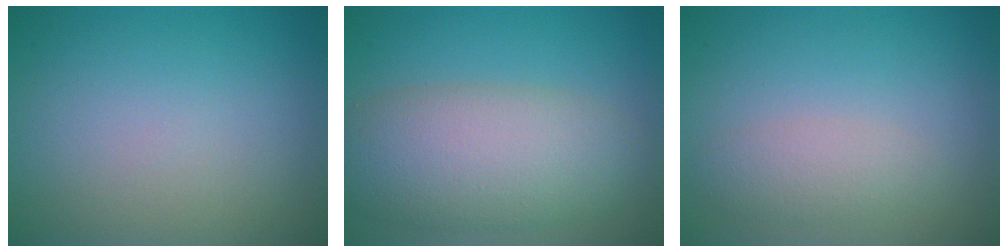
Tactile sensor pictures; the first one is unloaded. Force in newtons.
{"total": 7.9, "press": 7.8, "slide": 0.3}
{"total": 2.1, "press": 2.1, "slide": 0.1}